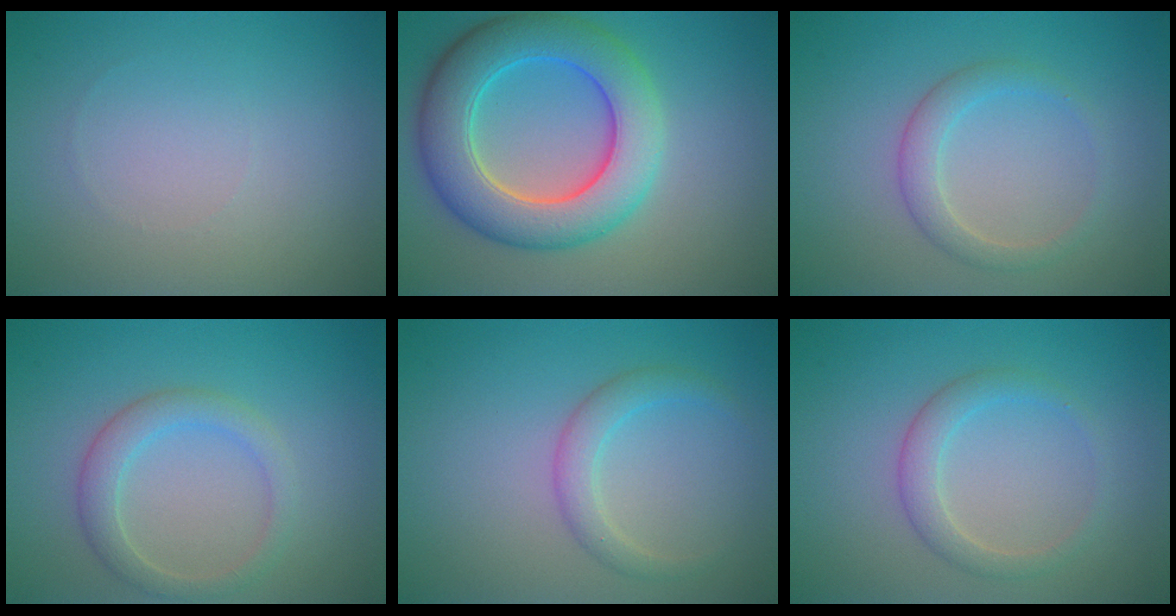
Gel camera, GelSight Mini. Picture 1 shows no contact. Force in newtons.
{"total": 8.5, "press": 8.5, "slide": 0.3}
{"total": 2.2, "press": 2.2, "slide": 0.1}
{"total": 2.7, "press": 2.7, "slide": 0.2}
{"total": 2.2, "press": 2.2, "slide": 0.1}
{"total": 2.2, "press": 2.2, "slide": 0.1}